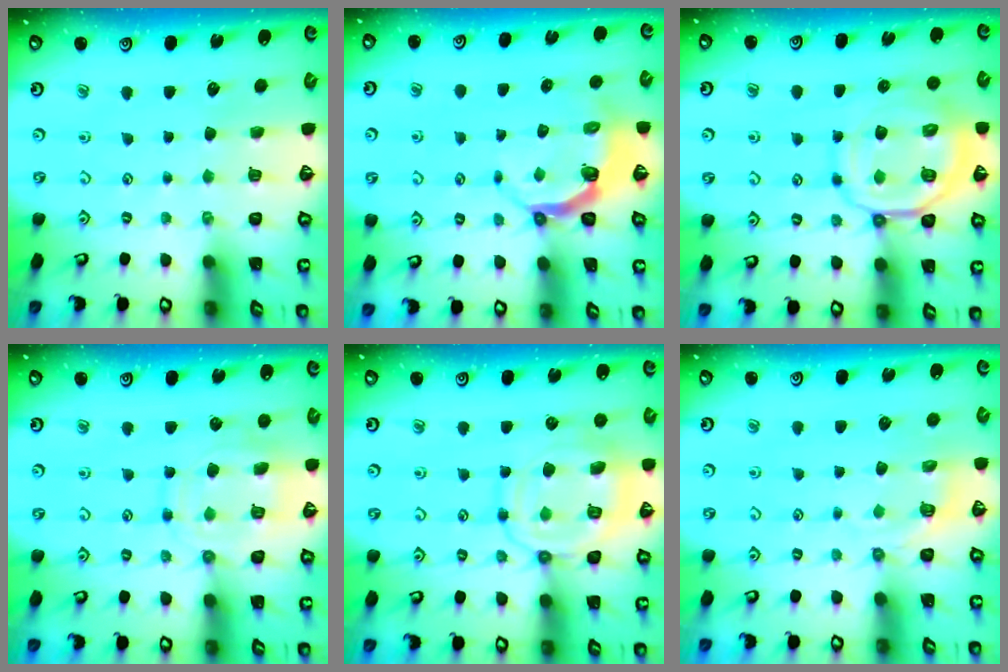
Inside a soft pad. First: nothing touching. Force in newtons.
{"total": 4.9, "press": 4.0, "slide": 2.8}
{"total": 14.0, "press": 14.0, "slide": 1.5}
{"total": 13.0, "press": 12.9, "slide": 1.2}
{"total": 14.4, "press": 14.4, "slide": 1.4}
{"total": 4.8, "press": 4.3, "slide": 2.2}